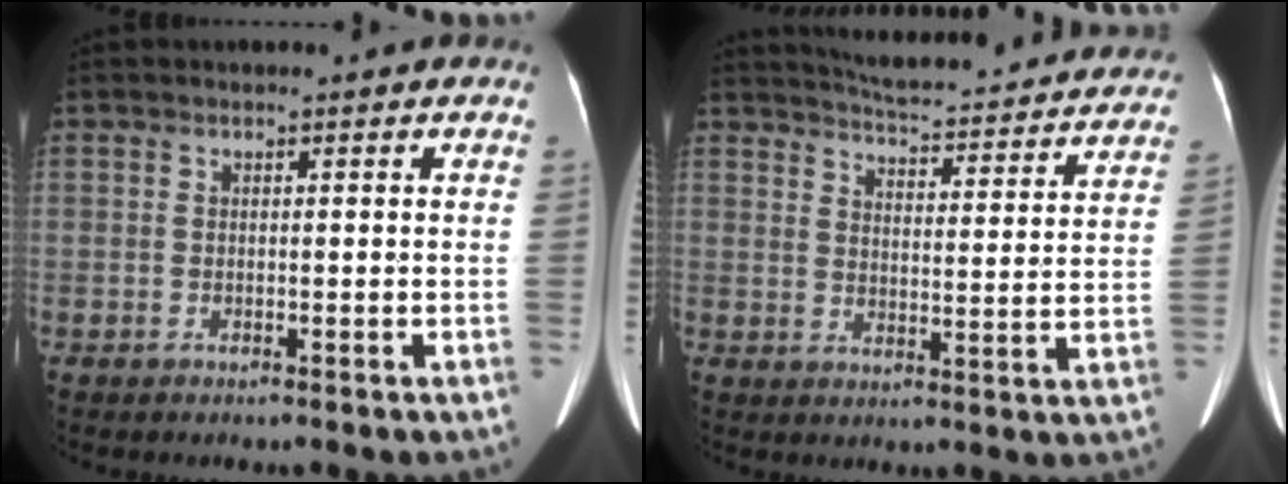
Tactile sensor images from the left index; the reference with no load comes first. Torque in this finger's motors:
{"motor_torque": [0.40, -0.96, 0.03, 0.03]}